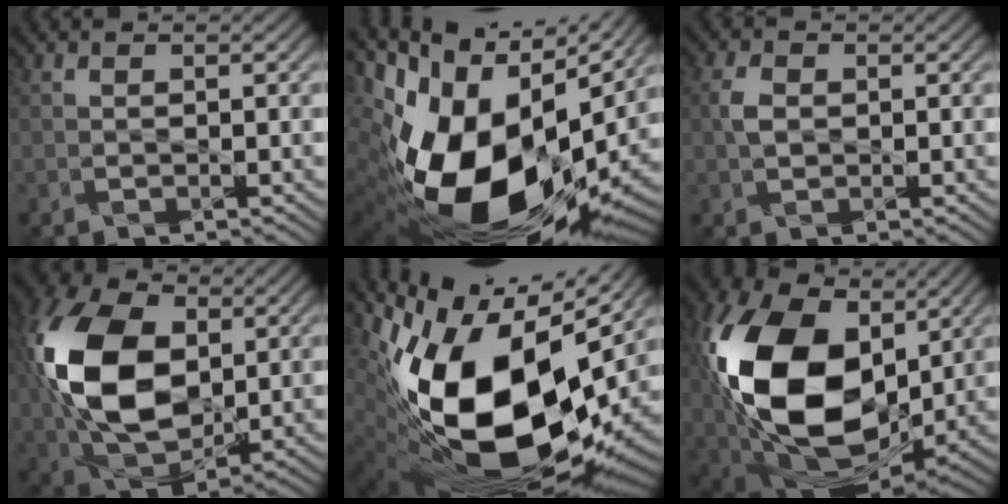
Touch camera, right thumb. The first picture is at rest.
{"total": 21.1, "force": [0.0, 13.0, 16.6], "torque": [-0.352, -0.062, 0.024]}
{"total": 2.4, "force": [0.2, 1.6, 1.7], "torque": [-0.043, 0.003, 0.002]}
{"total": 17.3, "force": [2.1, 11.3, 12.9], "torque": [-0.319, 0.018, 0.036]}
{"total": 20.7, "force": [1.1, 12.4, 16.5], "torque": [-0.353, -0.050, 0.040]}
{"total": 21.7, "force": [3.3, 14.5, 15.8], "torque": [-0.386, -0.028, 0.070]}